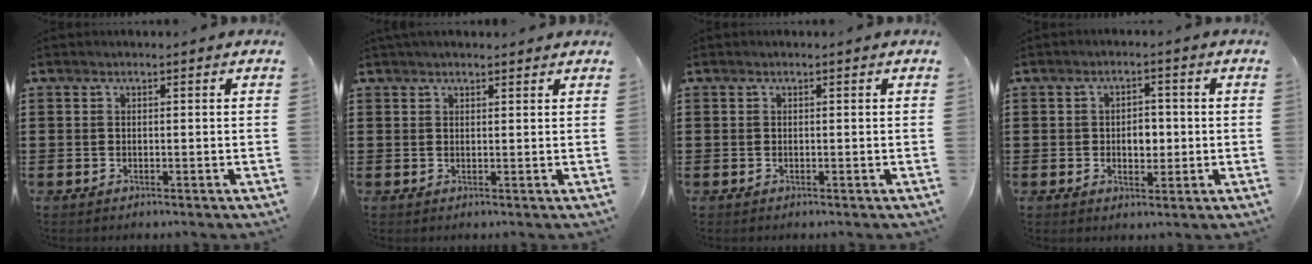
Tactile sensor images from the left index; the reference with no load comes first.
{"total": 1.4, "force": [1.3, 0.3, 0.4], "torque": [-0.009, 0.002, 0.025]}
{"total": 0.0}
{"total": 3.5, "force": [-0.3, 2.2, 2.7], "torque": [-0.041, 0.000, -0.013]}